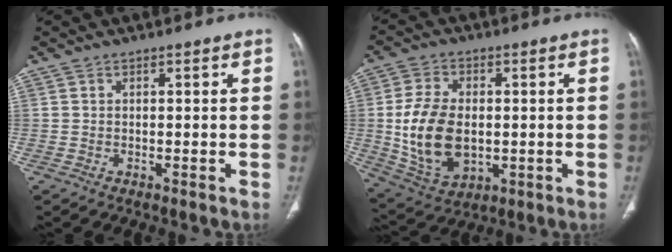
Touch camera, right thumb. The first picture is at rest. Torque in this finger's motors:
{"motor_torque": [-0.42, 1.13, 0.69, 0.67, 0.49]}